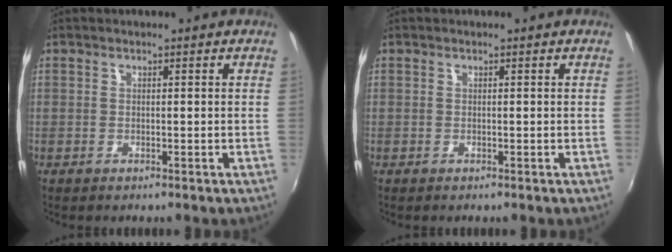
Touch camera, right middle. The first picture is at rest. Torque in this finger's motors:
{"motor_torque": [0.06, -0.20, 0.04, 0.00]}